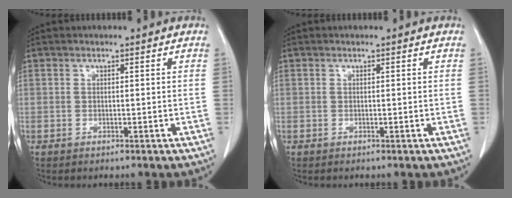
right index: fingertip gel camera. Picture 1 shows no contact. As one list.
[{"total": 0.0}]